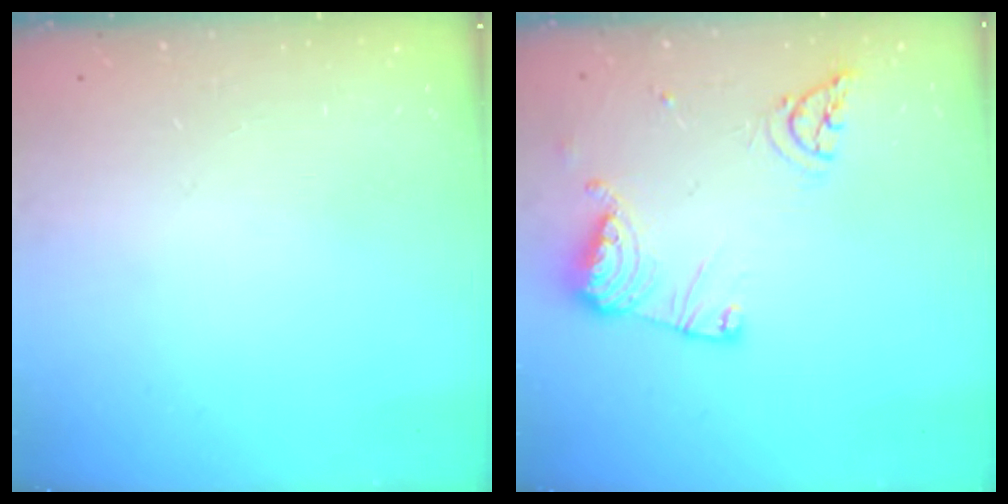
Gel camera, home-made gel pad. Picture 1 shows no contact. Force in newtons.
{"total": 12.6, "press": 12.5, "slide": 1.5}